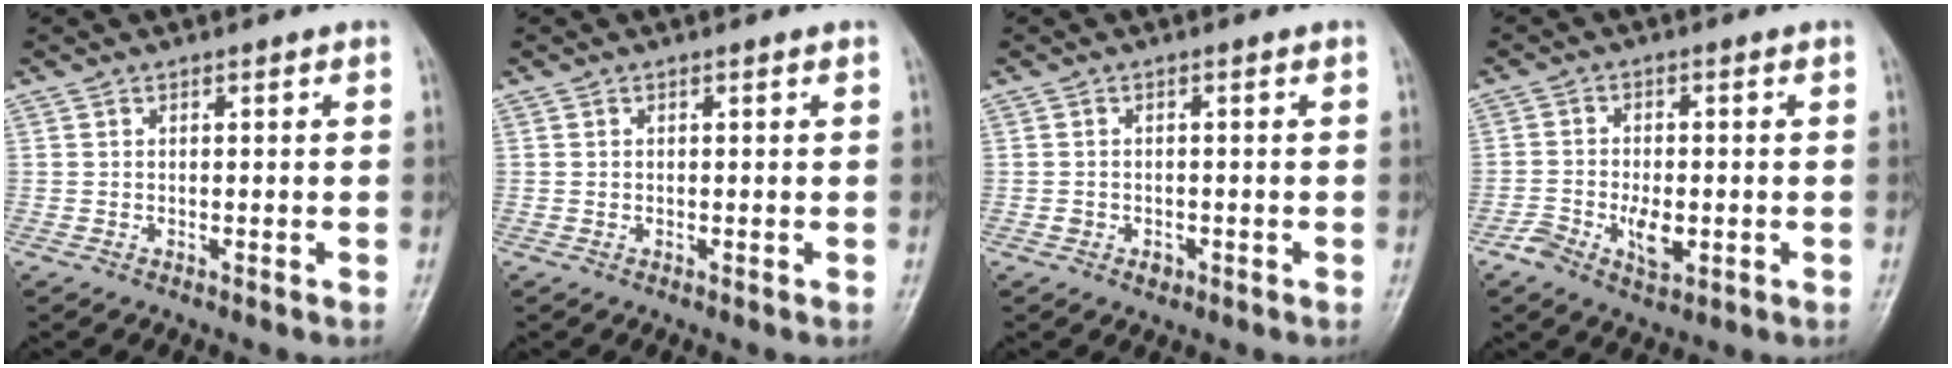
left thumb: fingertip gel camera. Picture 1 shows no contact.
{"total": 0.0}
{"total": 1.6, "force": [-0.9, 1.3, 0.5], "torque": [-0.003, 0.009, -0.009]}
{"total": 6.0, "force": [-2.1, 3.4, 4.5], "torque": [-0.080, 0.010, -0.033]}